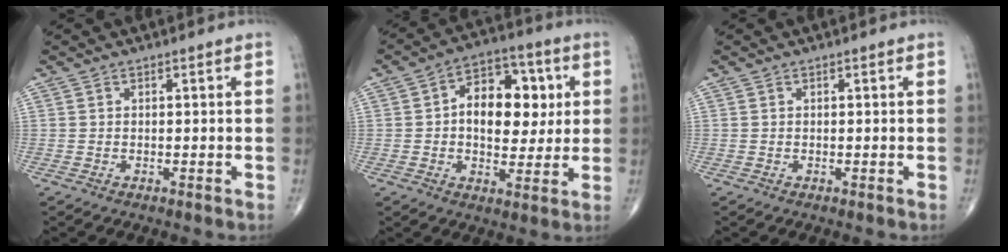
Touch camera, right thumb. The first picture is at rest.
{"total": 14.1, "force": [1.9, 9.0, 10.7], "torque": [-0.115, 0.013, 0.024]}
{"total": 0.0}